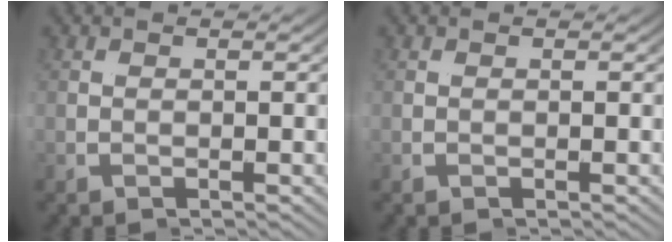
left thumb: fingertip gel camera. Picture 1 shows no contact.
{"total": 0.0}